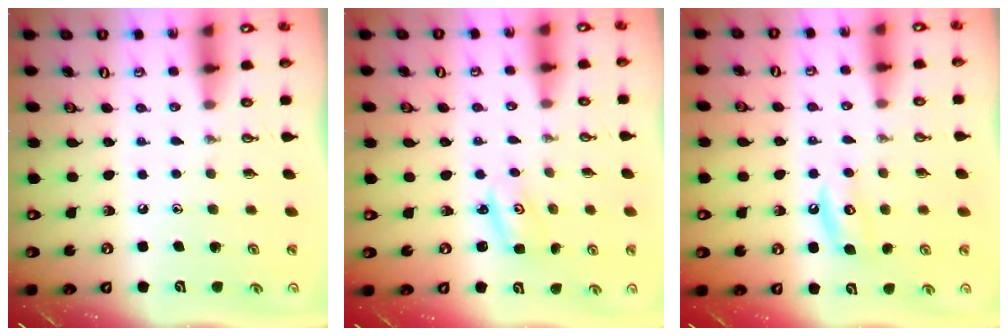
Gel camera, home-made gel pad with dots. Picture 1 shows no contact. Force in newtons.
{"total": 2.4, "press": 2.4, "slide": 0.1}
{"total": 4.4, "press": 4.4, "slide": 0.4}